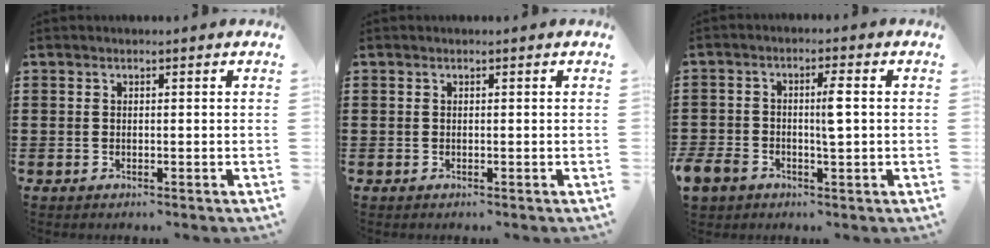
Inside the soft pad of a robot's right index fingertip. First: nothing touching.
{"total": 0.0}
{"total": 4.8, "force": [-0.9, 2.2, 4.1], "torque": [-0.095, 0.000, -0.024]}